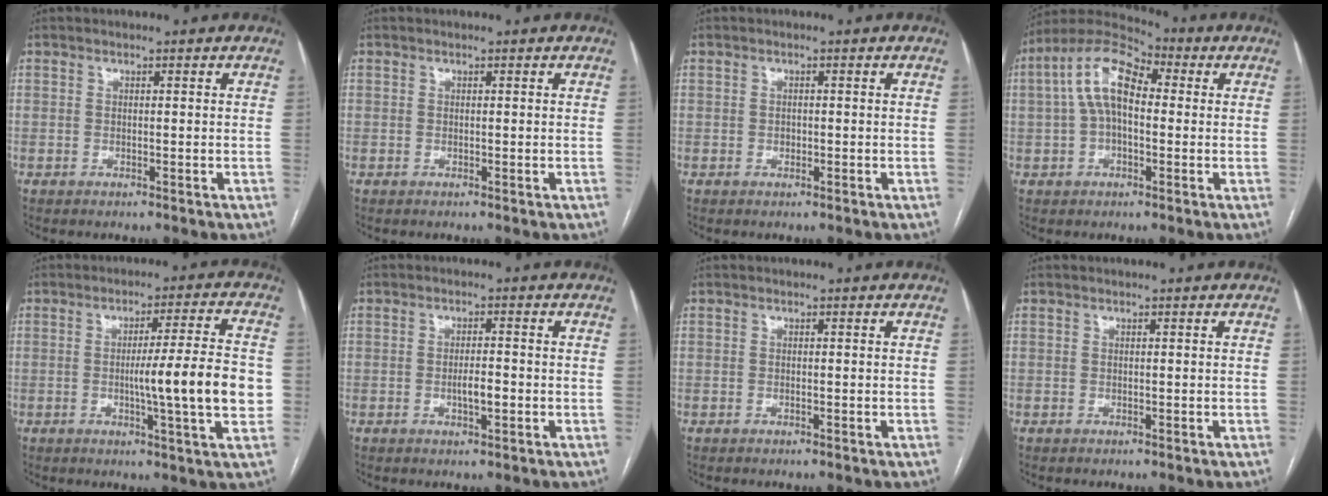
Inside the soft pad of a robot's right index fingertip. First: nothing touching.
{"total": 0.0}
{"total": 0.7, "force": [-0.1, 0.6, 0.4], "torque": [-0.005, 0.003, -0.003]}
{"total": 10.7, "force": [1.4, 5.3, 9.2], "torque": [-0.193, 0.048, 0.016]}
{"total": 11.8, "force": [-1.4, -0.2, 11.7], "torque": [-0.172, -0.004, -0.026]}
{"total": 2.9, "force": [-0.8, 0.7, 2.7], "torque": [-0.049, 0.001, -0.010]}
{"total": 0.0}
{"total": 0.0}